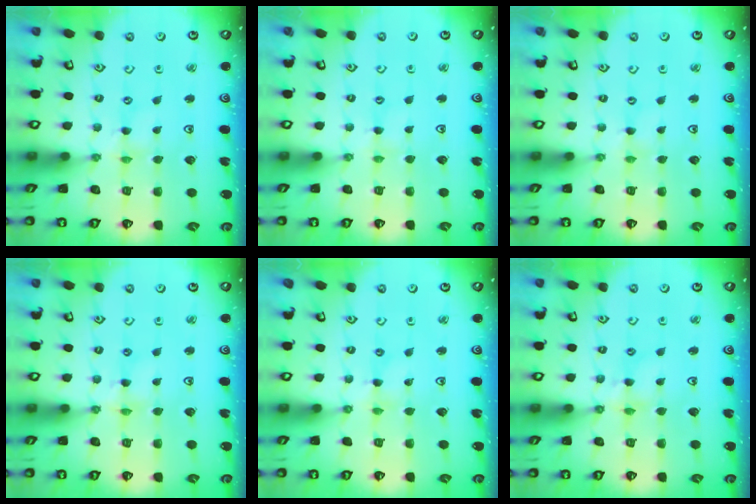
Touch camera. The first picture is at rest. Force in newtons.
{"total": 1.5, "press": 1.5, "slide": 0.3}
{"total": 0.0}
{"total": 2.5, "press": 2.5, "slide": 0.2}
{"total": 0.0}
{"total": 5.2, "press": 5.2, "slide": 0.5}